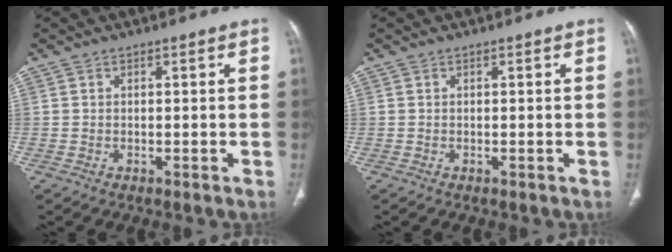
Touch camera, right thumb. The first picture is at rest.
{"total": 0.0}